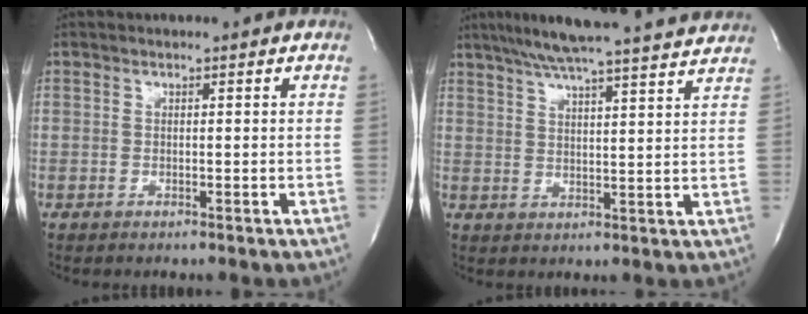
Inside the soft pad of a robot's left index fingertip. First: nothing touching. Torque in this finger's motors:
{"motor_torque": [-0.17, -0.17, 0.14, 0.07]}